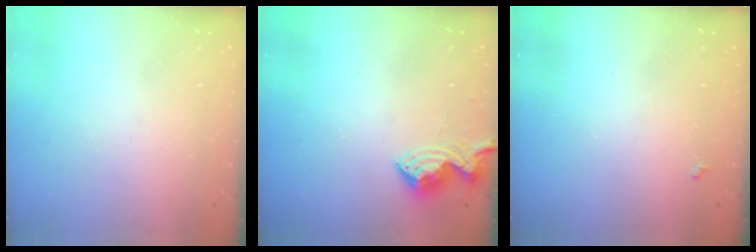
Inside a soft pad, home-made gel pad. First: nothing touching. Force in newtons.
{"total": 8.6, "press": 8.6, "slide": 0.7}
{"total": 2.9, "press": 2.9, "slide": 0.4}